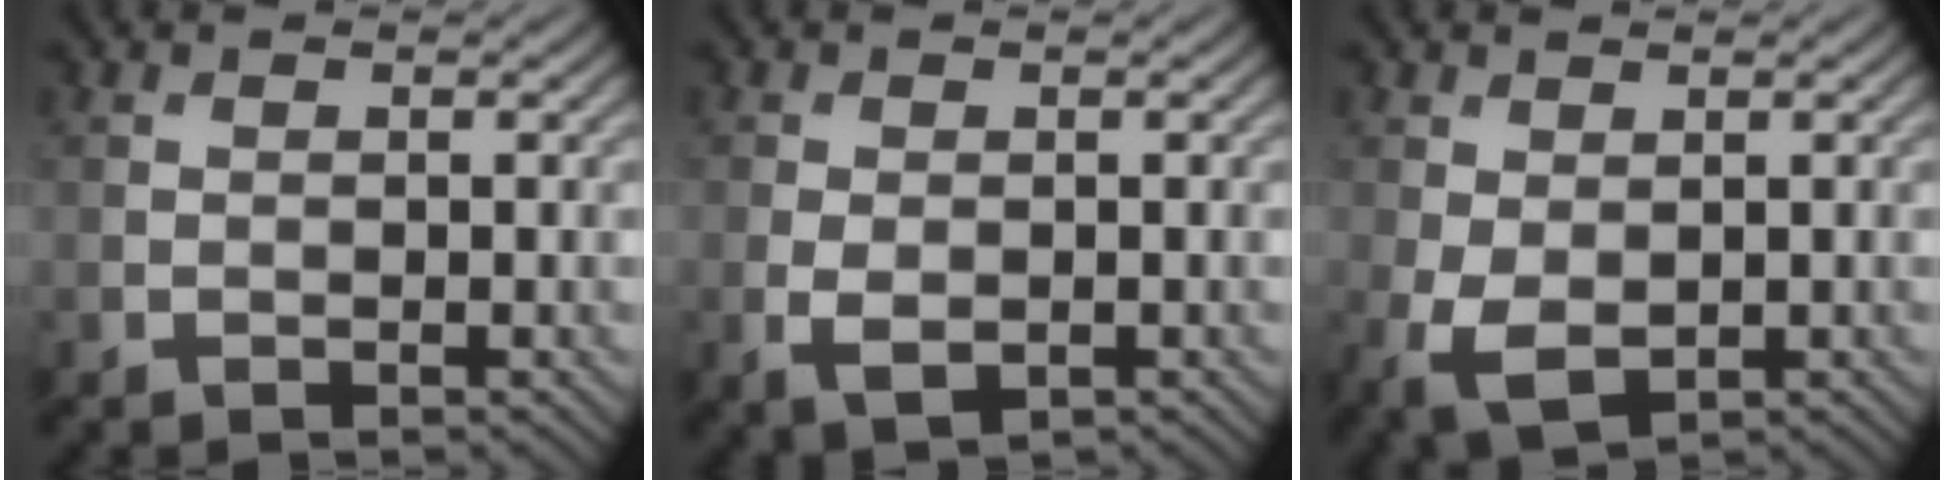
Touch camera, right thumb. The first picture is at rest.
{"total": 3.0, "force": [-0.8, 1.8, 2.2], "torque": [-0.059, -0.013, -0.012]}
{"total": 4.7, "force": [-0.8, 2.9, 3.6], "torque": [-0.096, -0.012, -0.012]}